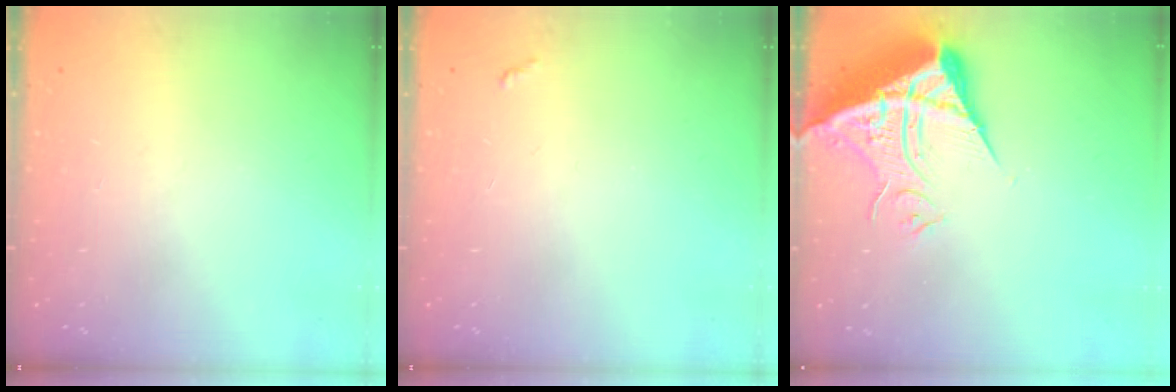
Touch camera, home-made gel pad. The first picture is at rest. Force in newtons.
{"total": 2.8, "press": 2.8, "slide": 0.4}
{"total": 11.0, "press": 10.9, "slide": 1.2}